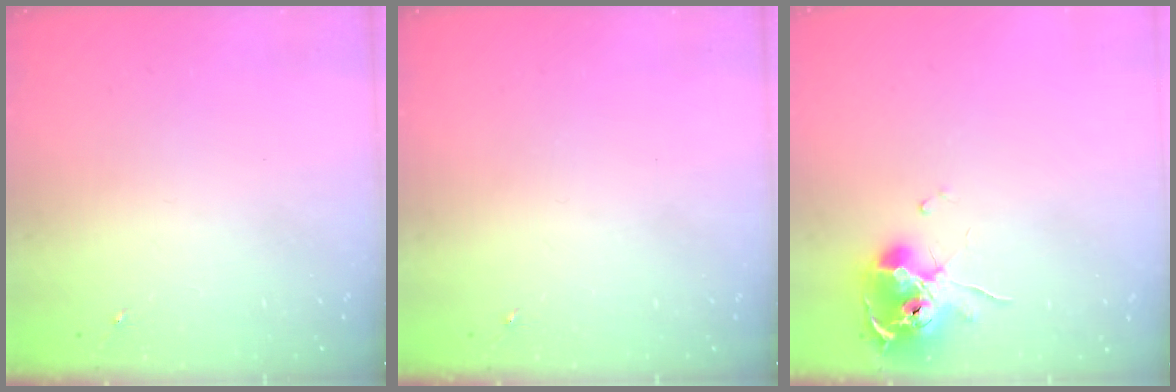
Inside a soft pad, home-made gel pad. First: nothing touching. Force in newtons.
{"total": 0.0}
{"total": 12.9, "press": 12.9, "slide": 1.4}